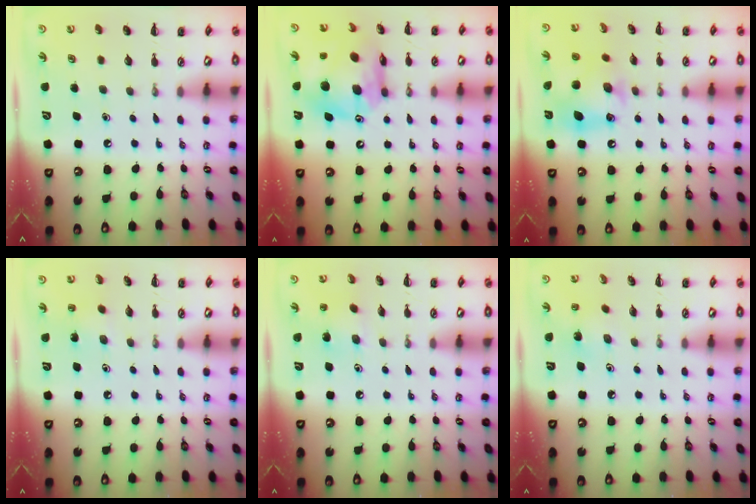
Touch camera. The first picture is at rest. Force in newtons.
{"total": 12.6, "press": 12.1, "slide": 3.5}
{"total": 12.1, "press": 12.0, "slide": 1.6}
{"total": 2.0, "press": 1.8, "slide": 0.7}
{"total": 1.9, "press": 1.8, "slide": 0.7}
{"total": 3.0, "press": 2.8, "slide": 0.9}